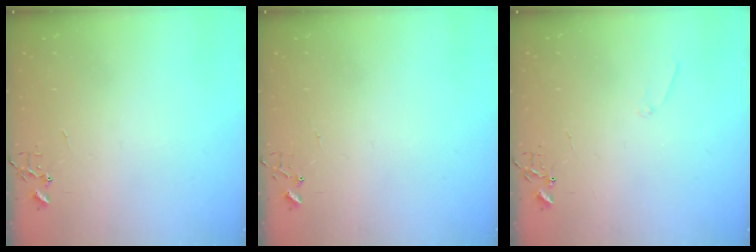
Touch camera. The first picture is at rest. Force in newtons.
{"total": 3.6, "press": 3.6, "slide": 0.4}
{"total": 5.9, "press": 5.9, "slide": 0.4}